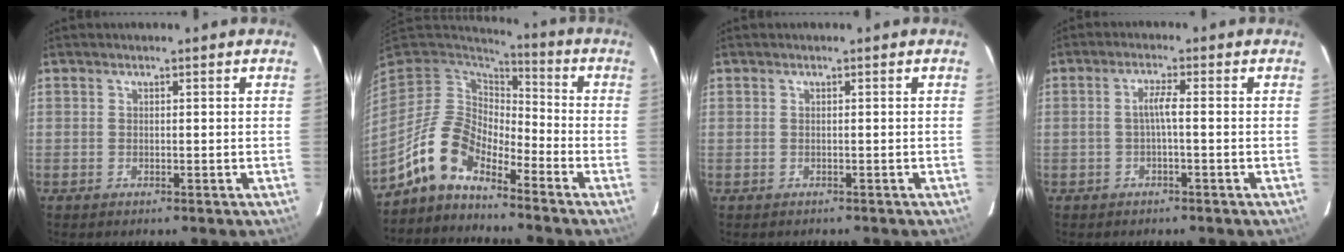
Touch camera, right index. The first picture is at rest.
{"total": 10.6, "force": [-7.7, 4.6, 5.5], "torque": [-0.111, 0.012, -0.159]}
{"total": 0.6, "force": [-0.3, 0.4, -0.1], "torque": [0.001, 0.003, 0.000]}
{"total": 2.6, "force": [-0.6, -0.1, 2.5], "torque": [-0.049, 0.005, -0.011]}